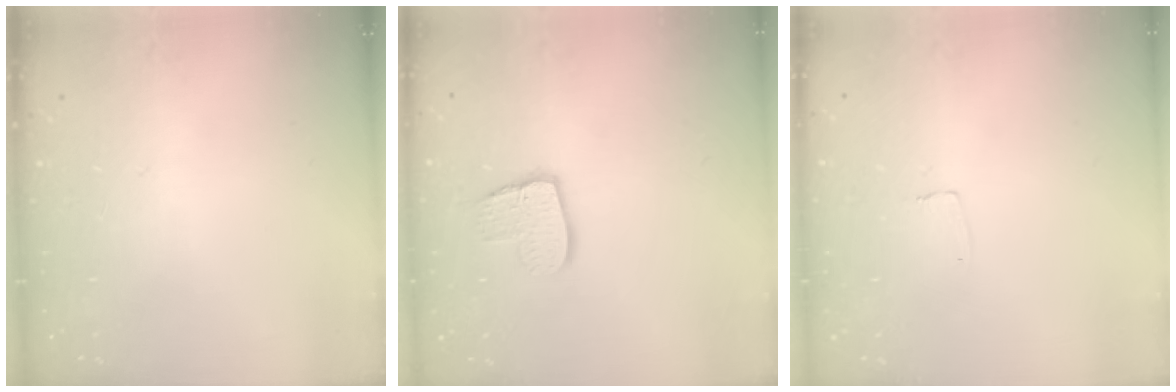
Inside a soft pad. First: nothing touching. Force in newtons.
{"total": 9.8, "press": 9.8, "slide": 0.9}
{"total": 3.0, "press": 3.0, "slide": 0.2}